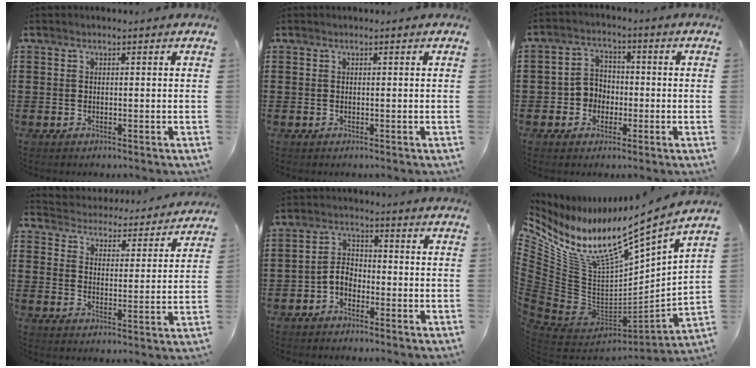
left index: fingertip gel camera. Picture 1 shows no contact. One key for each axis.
{"total": 0.0}
{"total": 4.4, "fx": -1.6, "fy": 3.8, "fz": 1.4, "tx": -0.039, "ty": 0.012, "tz": -0.034}
{"total": 4.1, "fx": 4.1, "fy": 0.0, "fz": -0.5, "tx": -0.019, "ty": -0.039, "tz": 0.066}
{"total": 3.3, "fx": -2.0, "fy": 2.0, "fz": 1.8, "tx": -0.050, "ty": 0.004, "tz": -0.047}
{"total": 12.3, "fx": 7.6, "fy": 3.4, "fz": 9.1, "tx": -0.208, "ty": -0.065, "tz": 0.117}